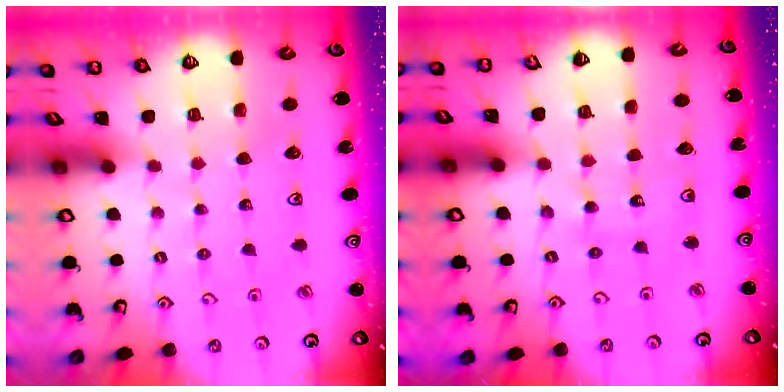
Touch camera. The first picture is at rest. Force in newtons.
{"total": 8.1, "press": 8.1, "slide": 0.9}